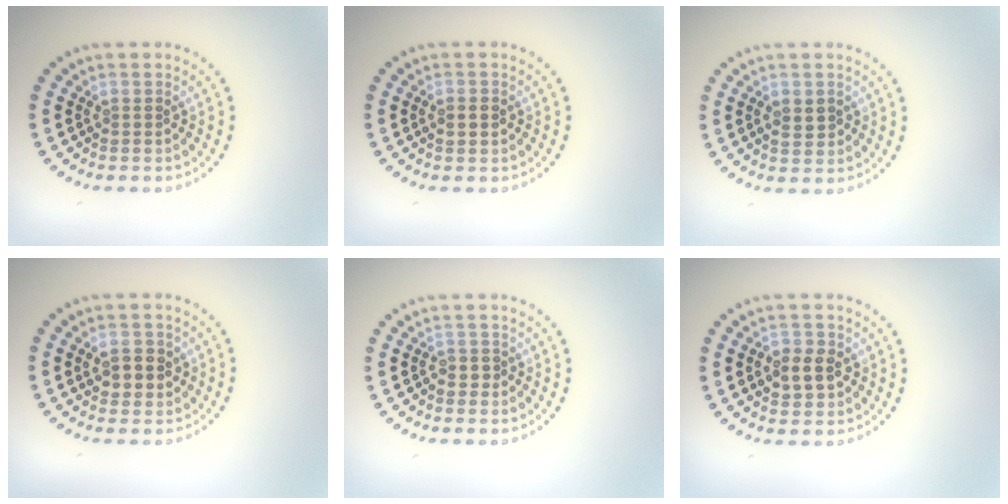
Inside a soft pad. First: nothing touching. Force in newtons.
{"total": 2.0, "press": 2.0, "slide": 0.1}
{"total": 1.6, "press": 1.6, "slide": 0.1}
{"total": 2.6, "press": 2.6, "slide": 0.4}
{"total": 0.7, "press": 0.6, "slide": 0.4}
{"total": 2.9, "press": 2.9, "slide": 0.4}